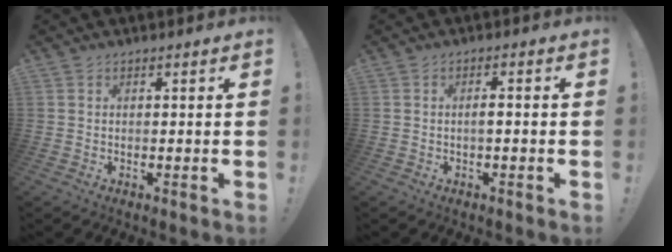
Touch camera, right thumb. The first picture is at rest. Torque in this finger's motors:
{"motor_torque": [0.00, -0.18, 0.15, 0.00, 0.06]}